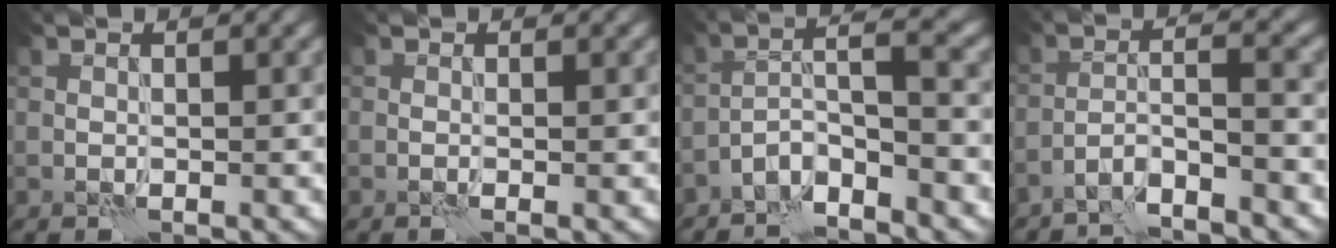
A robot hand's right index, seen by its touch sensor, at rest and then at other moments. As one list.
[{"total": 0.8, "force": [-0.2, 0.1, 0.8], "torque": [-0.012, -0.004, -0.005]}, {"total": 4.5, "force": [-3.2, 0.9, 3.0], "torque": [-0.049, 0.012, -0.066]}, {"total": 4.1, "force": [-3.3, 0.4, 2.4], "torque": [-0.040, 0.009, -0.067]}]